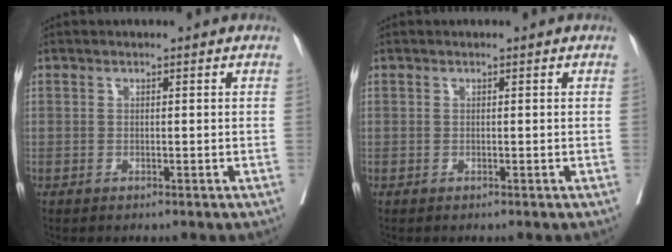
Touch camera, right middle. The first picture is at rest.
{"total": 0.0}